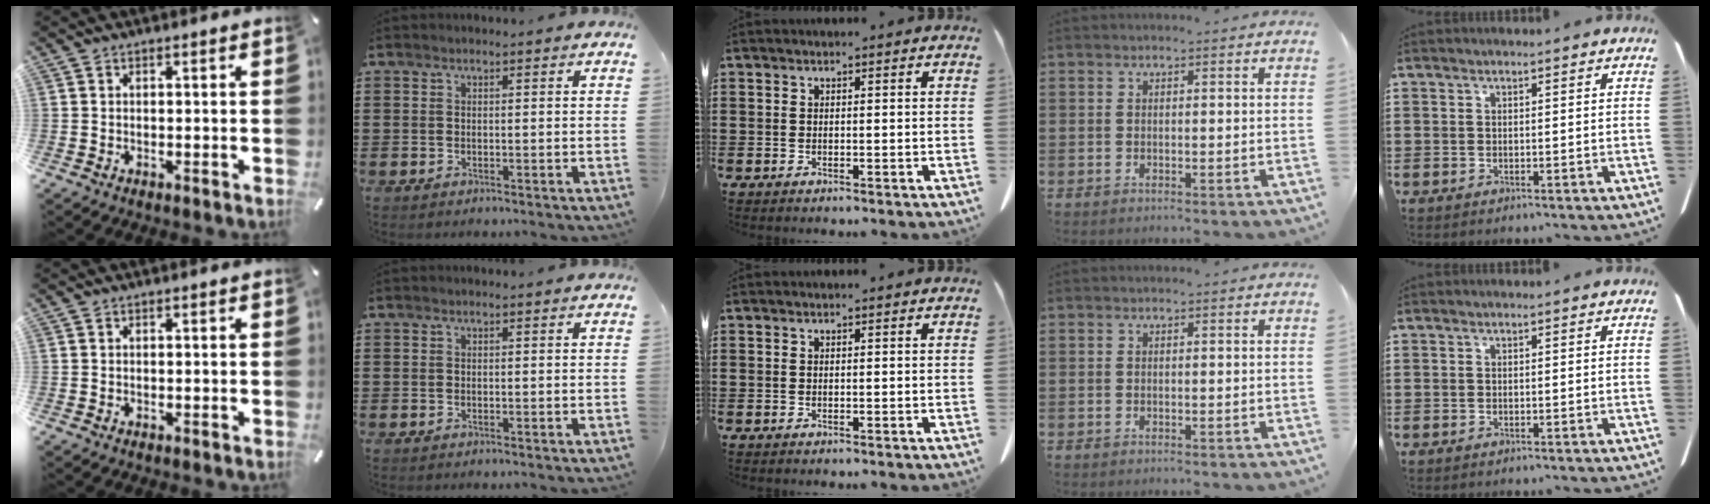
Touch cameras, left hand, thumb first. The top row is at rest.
{}